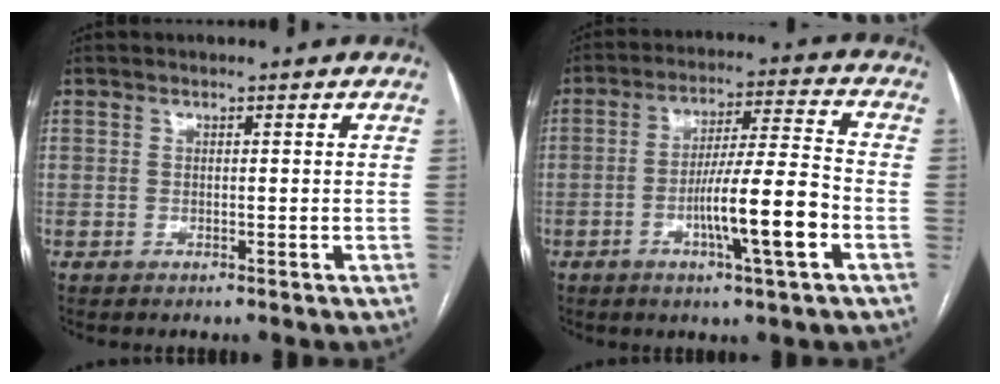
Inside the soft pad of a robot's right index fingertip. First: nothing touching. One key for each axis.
{"total": 10.8, "fx": -3.8, "fy": -0.1, "fz": 10.1, "tx": -0.172, "ty": 0.000, "tz": -0.066}